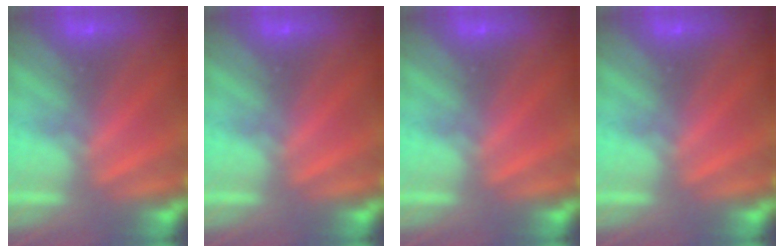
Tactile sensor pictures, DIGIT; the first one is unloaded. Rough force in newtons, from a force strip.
{"total": 0.0}
{"total": 0.0}
{"total": 0.0}